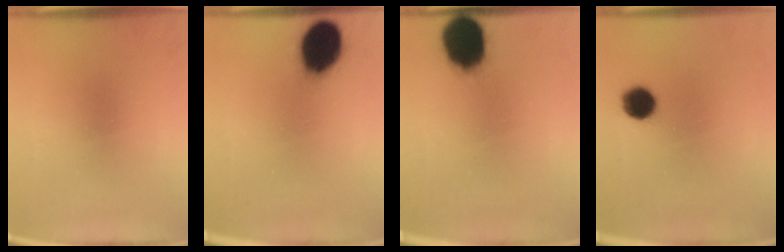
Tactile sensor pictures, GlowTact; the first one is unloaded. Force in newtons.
{"total": 13.2}
{"total": 13.1}
{"total": 6.8}